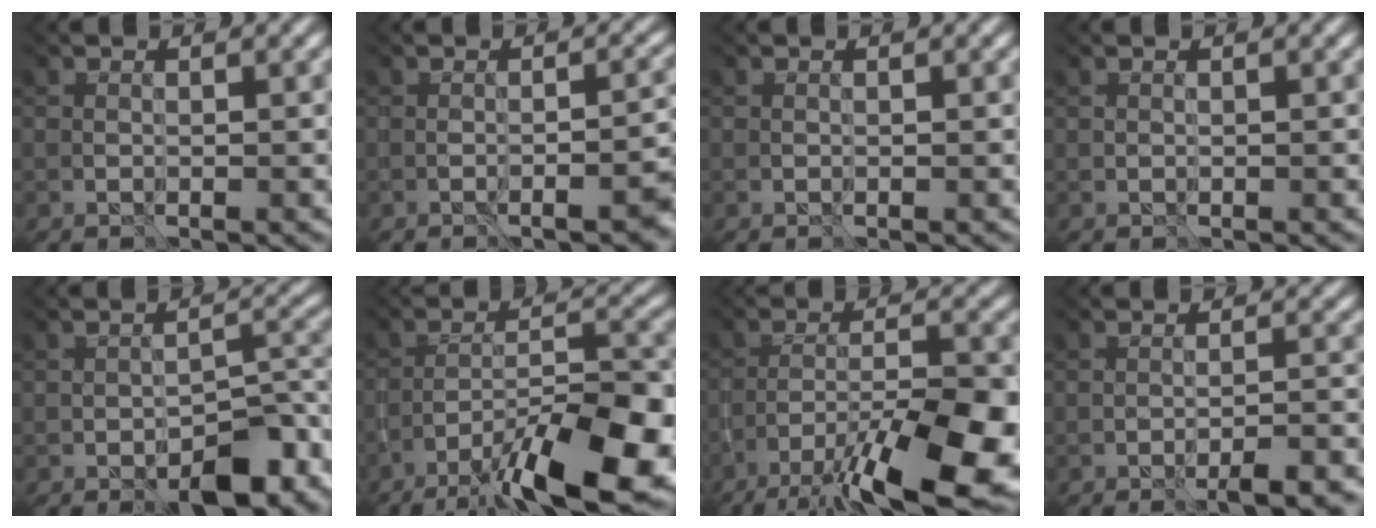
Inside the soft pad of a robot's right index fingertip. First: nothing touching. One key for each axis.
{"total": 3.5, "fx": -2.8, "fy": -0.2, "fz": 2.2, "tx": -0.025, "ty": 0.001, "tz": -0.018}
{"total": 0.0}
{"total": 0.0}
{"total": 6.8, "fx": -5.2, "fy": 2.0, "fz": 3.9, "tx": -0.048, "ty": -0.007, "tz": -0.056}
{"total": 10.3, "fx": -7.5, "fy": 1.5, "fz": 6.8, "tx": -0.120, "ty": 0.010, "tz": -0.111}
{"total": 12.6, "fx": -8.3, "fy": 3.3, "fz": 8.9, "tx": -0.171, "ty": -0.011, "tz": -0.115}
{"total": 4.3, "fx": -3.8, "fy": 0.0, "fz": 2.0, "tx": -0.029, "ty": 0.004, "tz": -0.032}